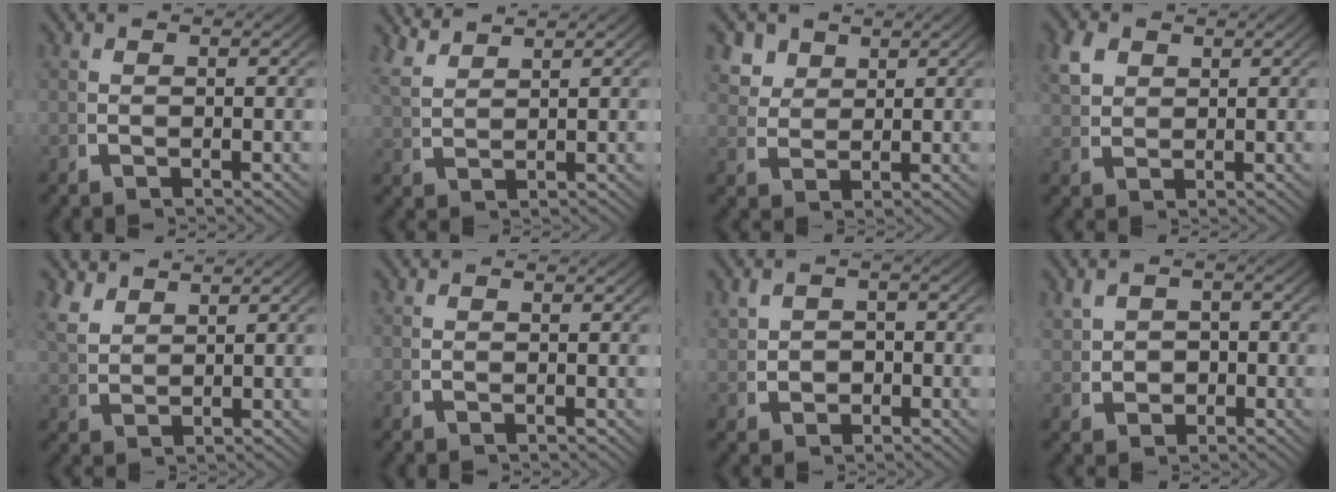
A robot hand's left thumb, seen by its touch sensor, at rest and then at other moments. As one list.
[{"total": 3.3, "force": [3.2, 0.6, 1.0], "torque": [-0.015, 0.008, 0.068]}, {"total": 4.5, "force": [2.8, 3.0, 2.0], "torque": [-0.037, -0.002, 0.056]}, {"total": 3.5, "force": [2.0, 2.3, 1.7], "torque": [-0.036, -0.002, 0.045]}, {"total": 3.0, "force": [2.5, 1.2, 1.2], "torque": [-0.024, 0.003, 0.059]}, {"total": 0.0}, {"total": 2.5, "force": [0.2, 2.1, 1.3], "torque": [-0.031, -0.010, 0.011]}, {"total": 3.0, "force": [0.3, 2.5, 1.7], "torque": [-0.040, -0.013, 0.016]}]